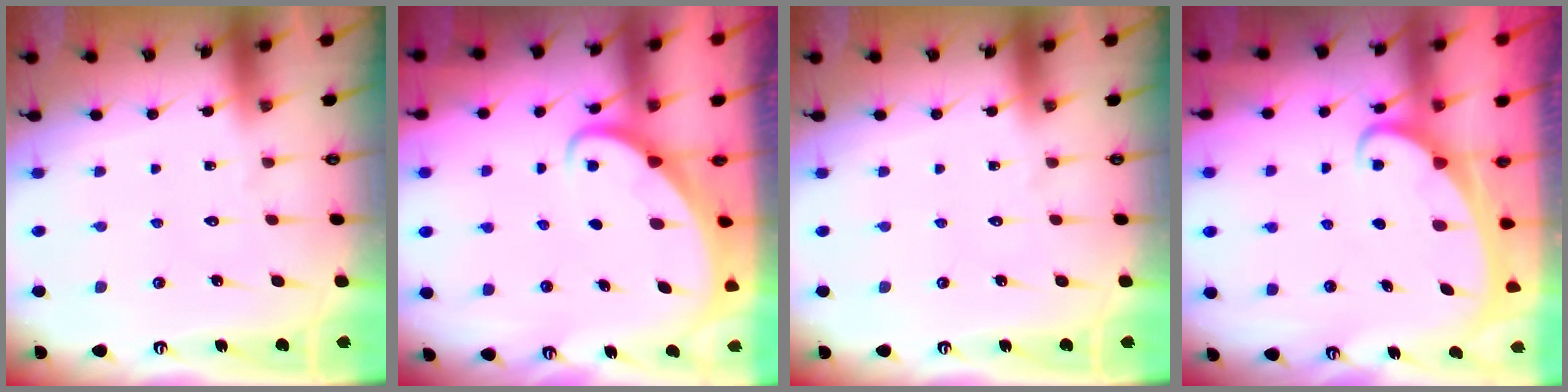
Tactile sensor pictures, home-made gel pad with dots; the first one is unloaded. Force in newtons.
{"total": 2.3, "press": 2.3, "slide": 0.3}
{"total": 0.0}
{"total": 2.2, "press": 2.2, "slide": 0.3}